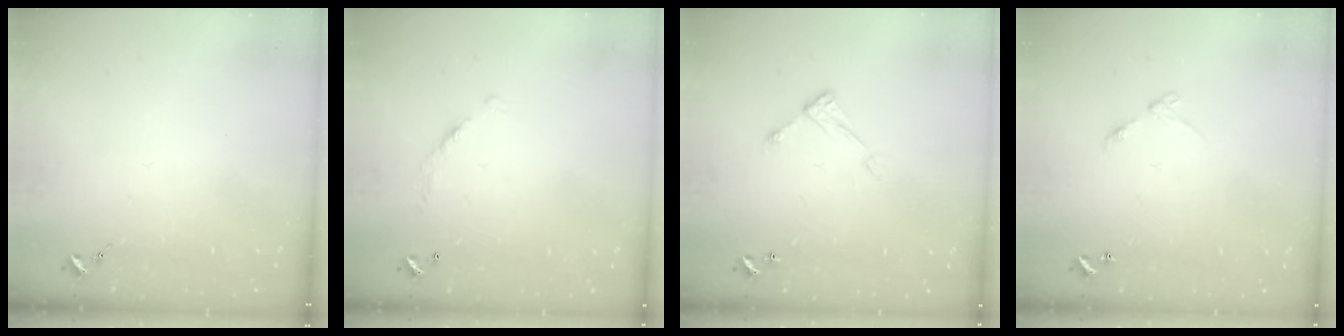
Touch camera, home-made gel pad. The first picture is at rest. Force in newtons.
{"total": 7.1, "press": 7.1, "slide": 0.6}
{"total": 7.6, "press": 7.6, "slide": 0.1}
{"total": 6.3, "press": 6.2, "slide": 0.7}